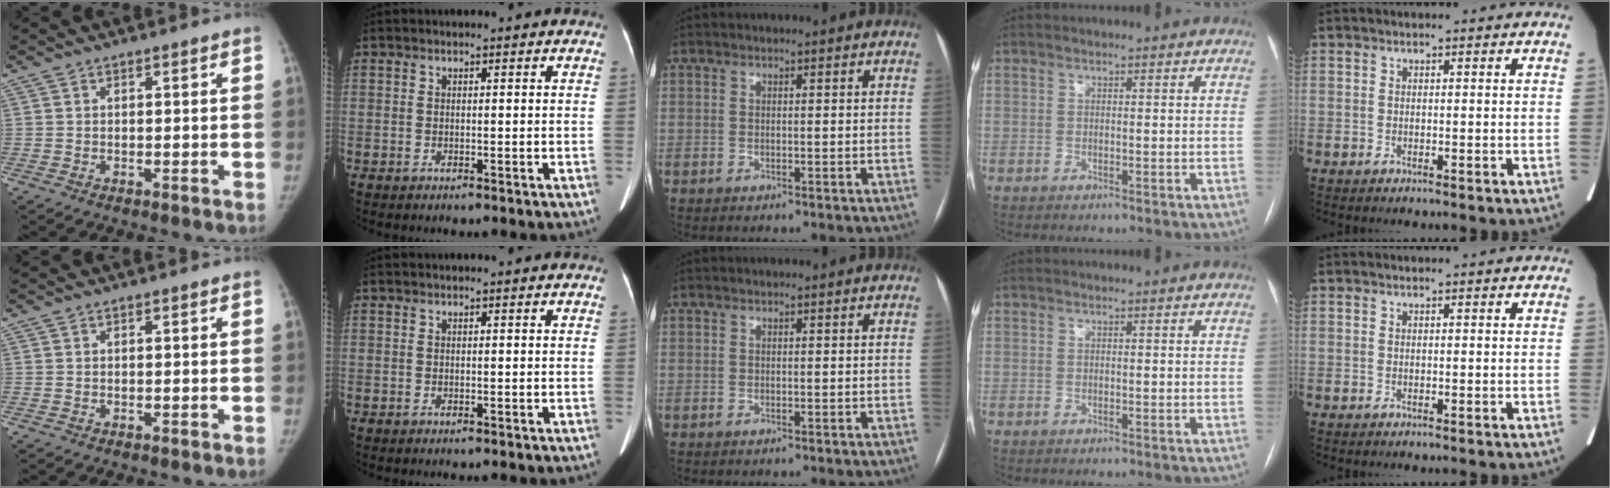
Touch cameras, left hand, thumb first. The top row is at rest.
{}